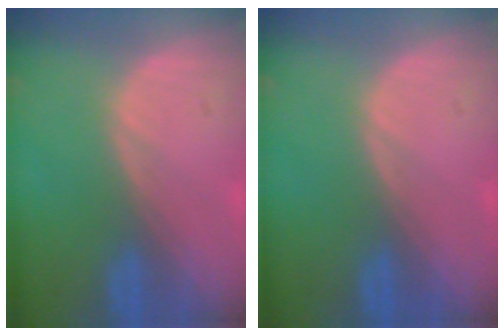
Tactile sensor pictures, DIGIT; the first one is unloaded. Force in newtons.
{"total": 0.0}